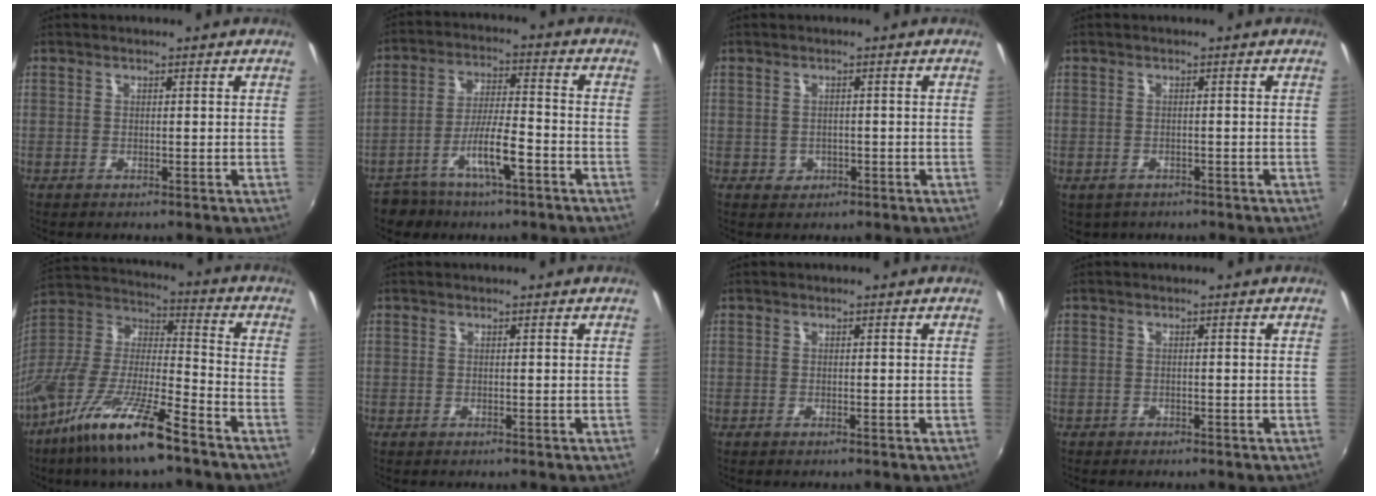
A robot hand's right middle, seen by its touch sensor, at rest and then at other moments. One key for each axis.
{"total": 9.7, "fx": -5.7, "fy": 3.6, "fz": 7.0, "tx": -0.138, "ty": 0.010, "tz": -0.090}
{"total": 2.3, "fx": -0.6, "fy": 2.1, "fz": 0.6, "tx": -0.012, "ty": 0.000, "tz": -0.004}
{"total": 2.9, "fx": -1.6, "fy": 2.1, "fz": 1.1, "tx": -0.027, "ty": -0.008, "tz": -0.019}
{"total": 19.7, "fx": -12.9, "fy": 3.8, "fz": 14.4, "tx": -0.275, "ty": -0.024, "tz": -0.247}
{"total": 0.0}
{"total": 0.0}
{"total": 0.9, "fx": -0.8, "fy": 0.5, "fz": 0.1, "tx": -0.008, "ty": 0.000, "tz": -0.012}